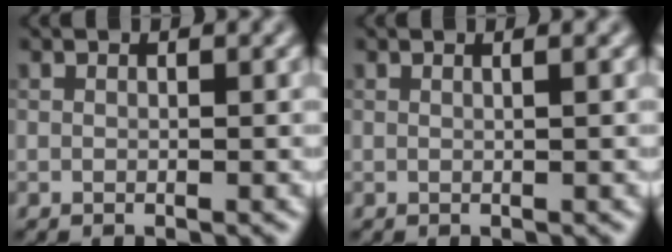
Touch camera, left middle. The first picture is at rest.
{"total": 1.2, "force": [0.4, 0.6, 0.9], "torque": [-0.009, 0.001, -0.006]}